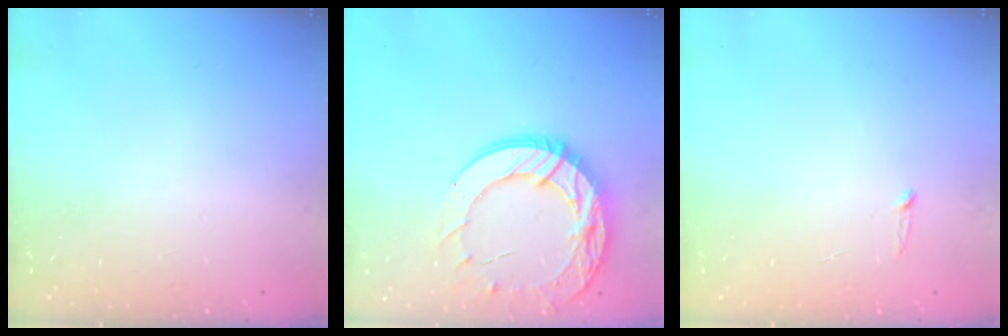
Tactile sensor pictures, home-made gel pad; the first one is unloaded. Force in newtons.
{"total": 18.0, "press": 17.9, "slide": 1.6}
{"total": 2.5, "press": 2.5, "slide": 0.2}